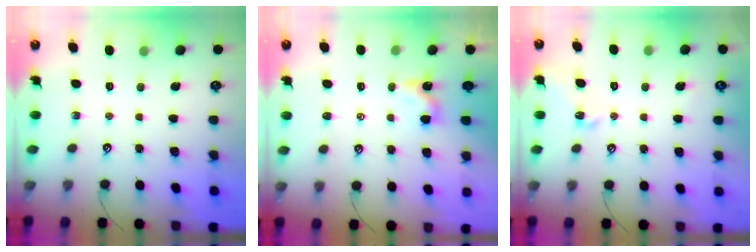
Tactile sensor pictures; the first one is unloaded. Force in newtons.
{"total": 1.6, "press": 1.6, "slide": 0.4}
{"total": 3.1, "press": 3.1, "slide": 0.3}